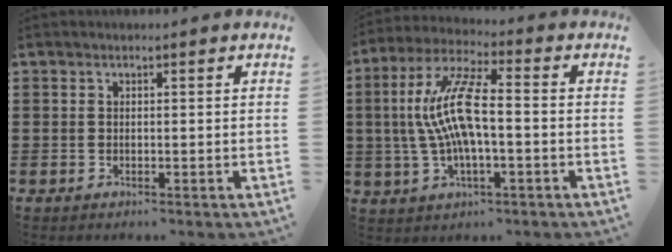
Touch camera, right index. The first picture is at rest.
{"total": 11.1, "force": [-0.3, 3.3, 10.6], "torque": [-0.234, -0.007, -0.017]}